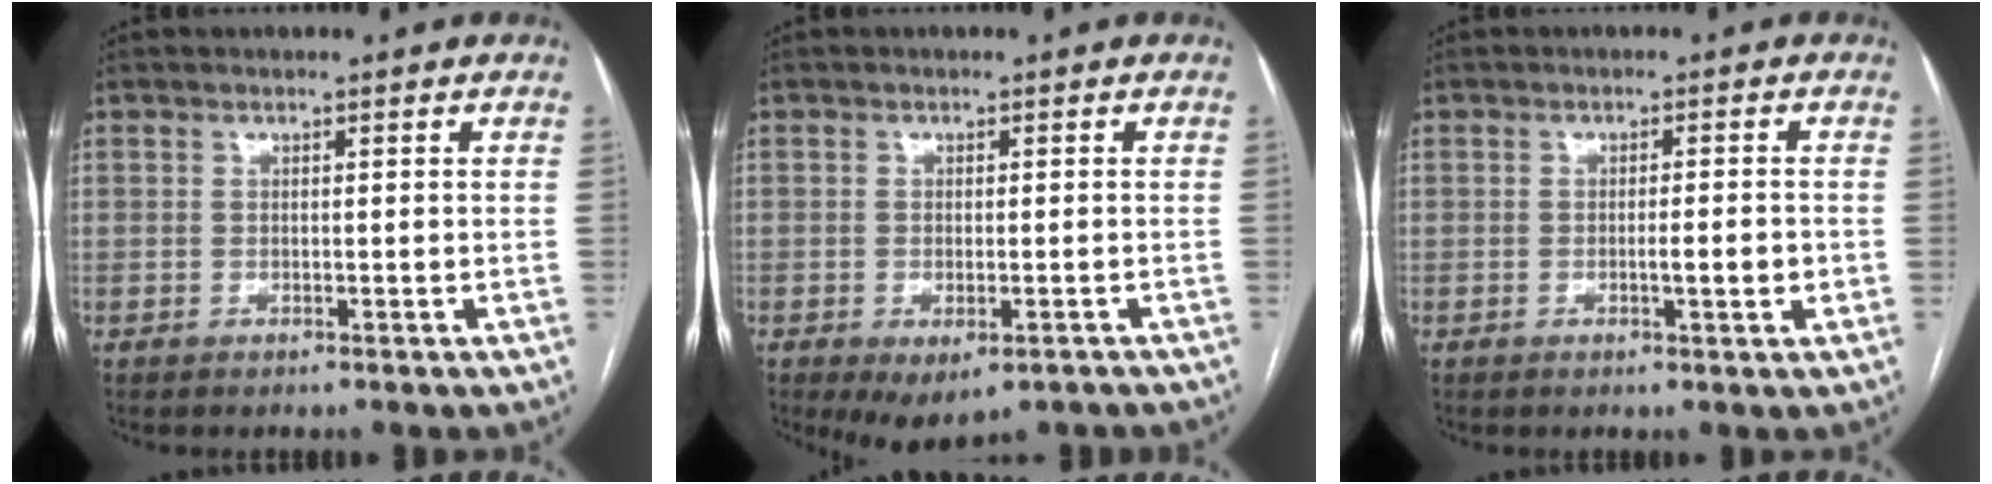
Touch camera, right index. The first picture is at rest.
{"total": 6.2, "force": [-3.9, 2.7, 3.9], "torque": [-0.049, -0.009, -0.052]}
{"total": 3.0, "force": [-0.6, 0.4, 2.9], "torque": [-0.045, 0.000, -0.006]}